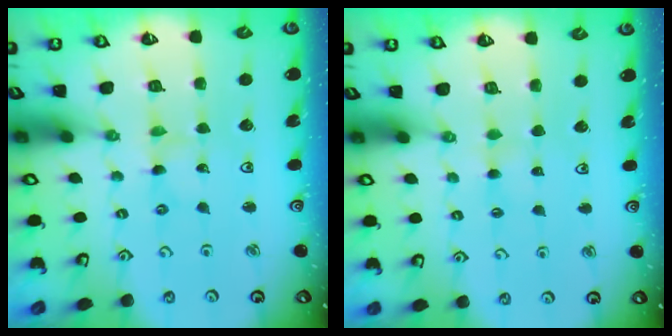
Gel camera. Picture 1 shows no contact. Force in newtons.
{"total": 1.0, "press": 1.0, "slide": 0.3}